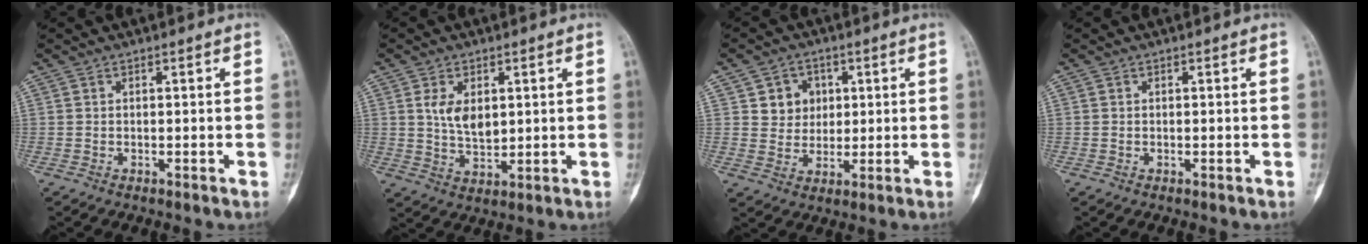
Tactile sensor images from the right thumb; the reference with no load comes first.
{"total": 6.7, "force": [1.8, 4.0, 5.1], "torque": [-0.073, -0.013, 0.040]}
{"total": 6.5, "force": [2.0, 5.9, 2.0], "torque": [0.003, -0.003, 0.034]}
{"total": 0.0}